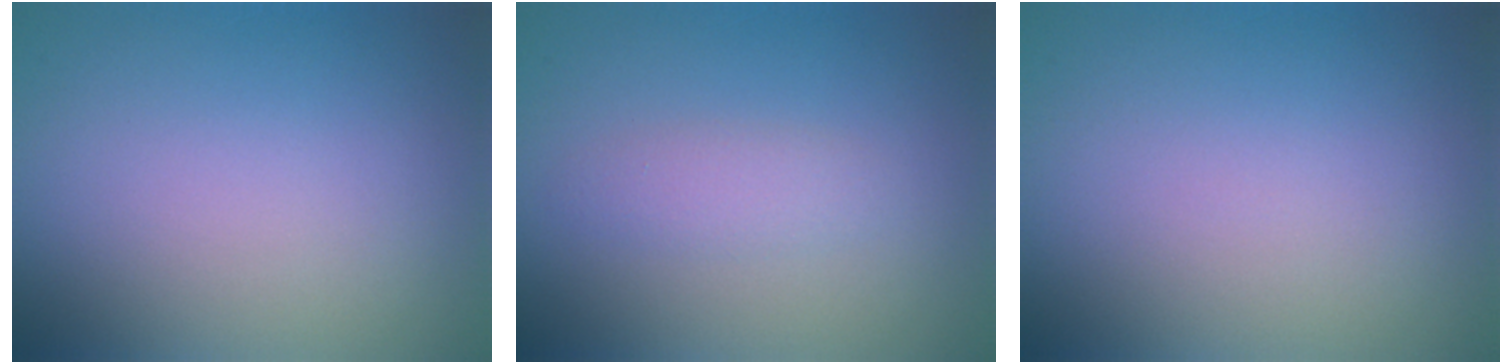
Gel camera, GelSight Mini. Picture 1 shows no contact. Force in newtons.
{"total": 1.6, "press": 1.6, "slide": 0.0}
{"total": 0.0}